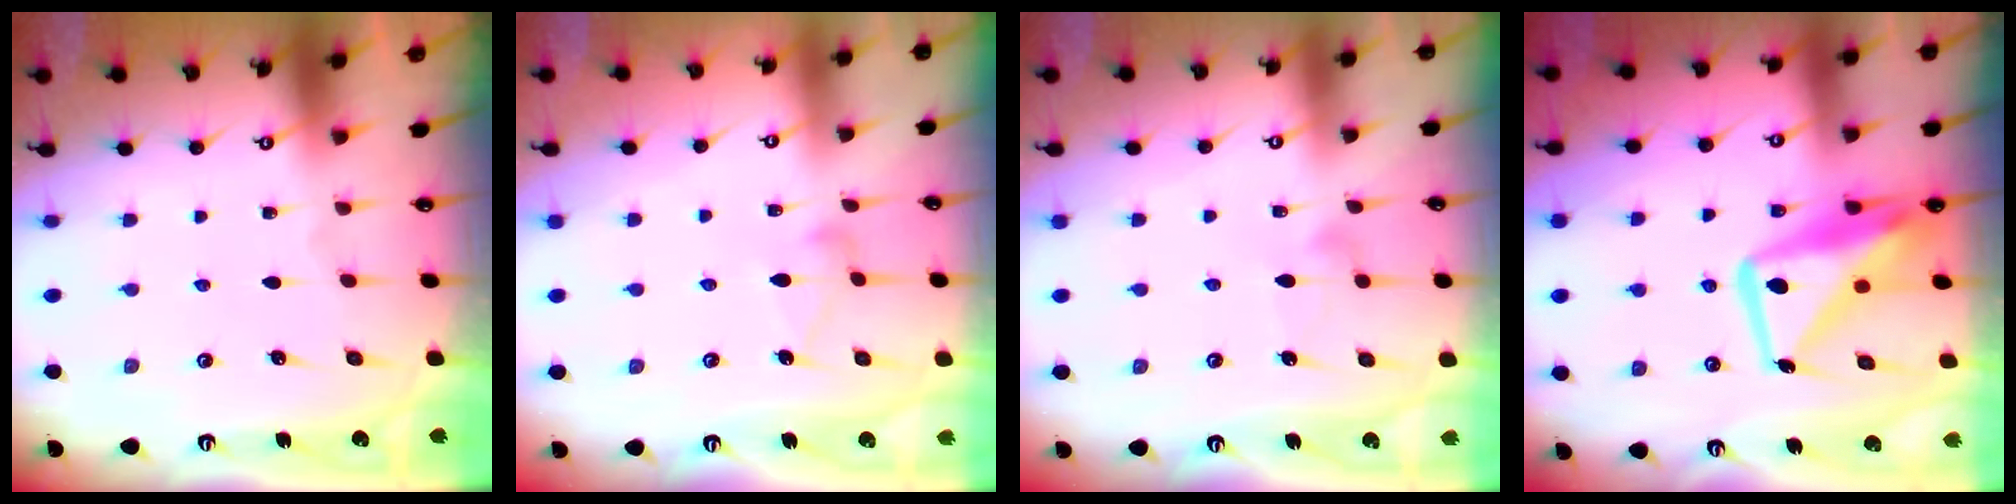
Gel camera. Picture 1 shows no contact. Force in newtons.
{"total": 7.5, "press": 7.5, "slide": 0.3}
{"total": 6.6, "press": 6.5, "slide": 0.4}
{"total": 15.9, "press": 15.8, "slide": 1.5}